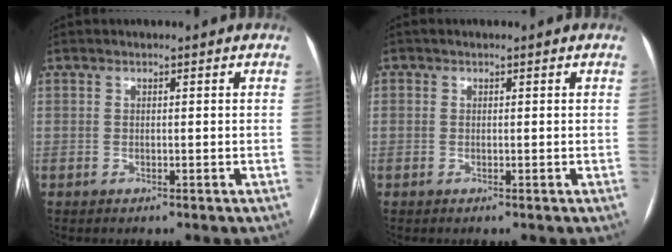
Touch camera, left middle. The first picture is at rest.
{"total": 0.6, "force": [-0.1, -0.2, -0.5], "torque": [0.015, -0.005, -0.005]}